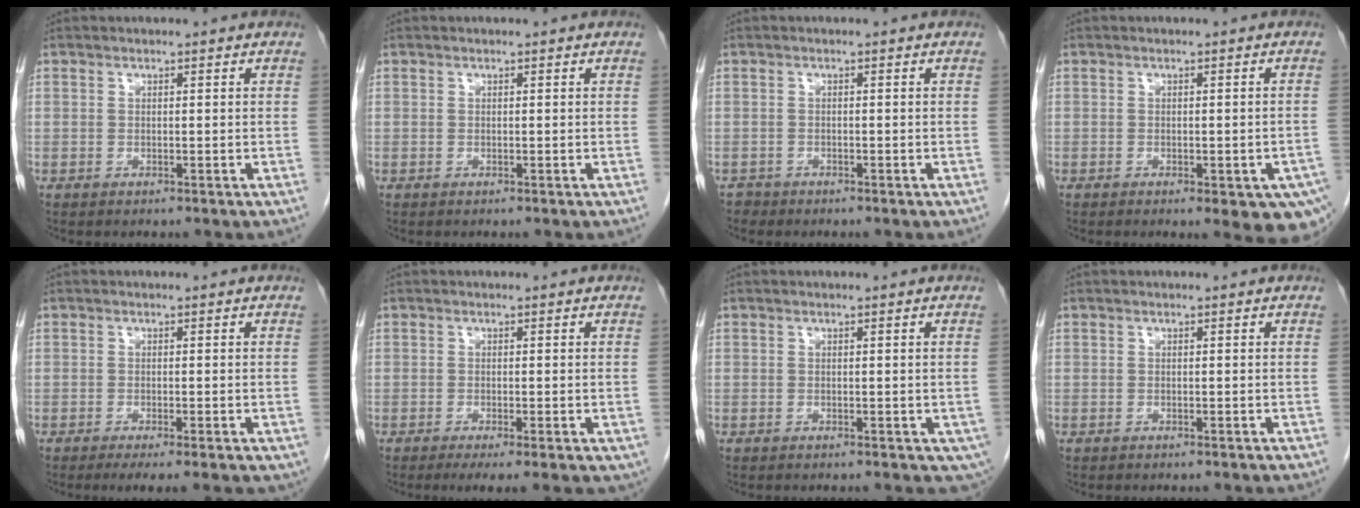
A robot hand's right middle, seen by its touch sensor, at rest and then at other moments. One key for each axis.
{"total": 0.0}
{"total": 1.0, "fx": -0.9, "fy": 0.5, "fz": -0.3, "tx": 0.000, "ty": 0.001, "tz": -0.017}
{"total": 9.1, "fx": -5.3, "fy": 3.0, "fz": 6.7, "tx": -0.057, "ty": -0.005, "tz": -0.062}
{"total": 5.6, "fx": -3.3, "fy": 1.7, "fz": 4.2, "tx": -0.051, "ty": -0.014, "tz": -0.047}
{"total": 5.9, "fx": -3.3, "fy": 2.0, "fz": 4.5, "tx": -0.055, "ty": -0.015, "tz": -0.050}
{"total": 2.6, "fx": -1.1, "fy": 1.4, "fz": 1.9, "tx": -0.011, "ty": 0.000, "tz": -0.012}
{"total": 0.0}